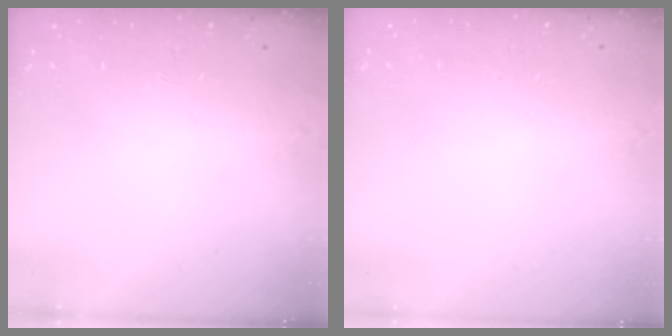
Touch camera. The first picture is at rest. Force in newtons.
{"total": 0.0}